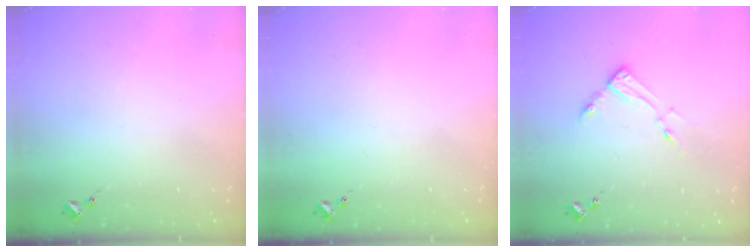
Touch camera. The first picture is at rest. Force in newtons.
{"total": 0.0}
{"total": 7.4, "press": 7.4, "slide": 0.6}